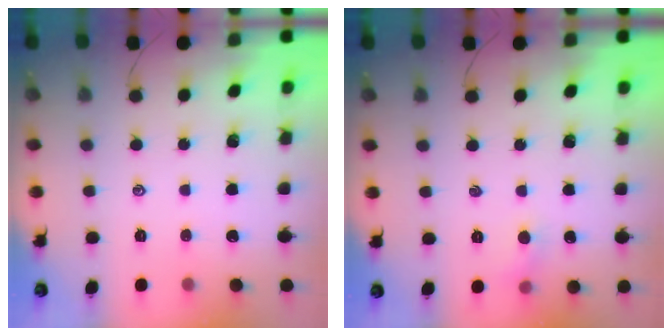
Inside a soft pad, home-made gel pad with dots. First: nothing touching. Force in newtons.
{"total": 3.7, "press": 3.5, "slide": 1.3}